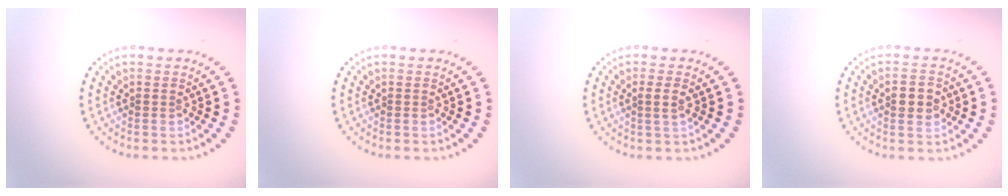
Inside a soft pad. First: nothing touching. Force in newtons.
{"total": 0.0}
{"total": 1.2, "press": 1.0, "slide": 0.7}
{"total": 2.6, "press": 2.6, "slide": 0.1}